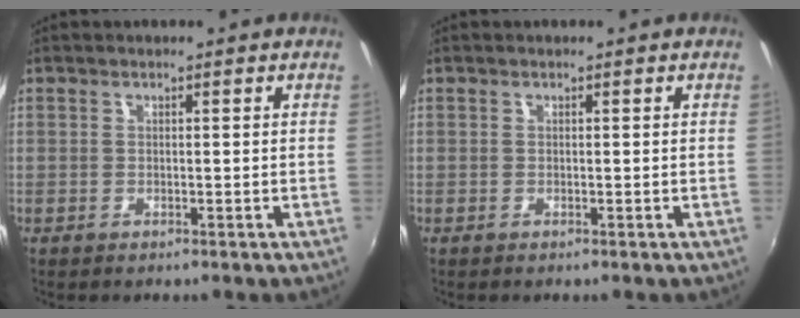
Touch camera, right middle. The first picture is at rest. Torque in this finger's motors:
{"motor_torque": [0.00, 0.00, 0.00, 0.00]}